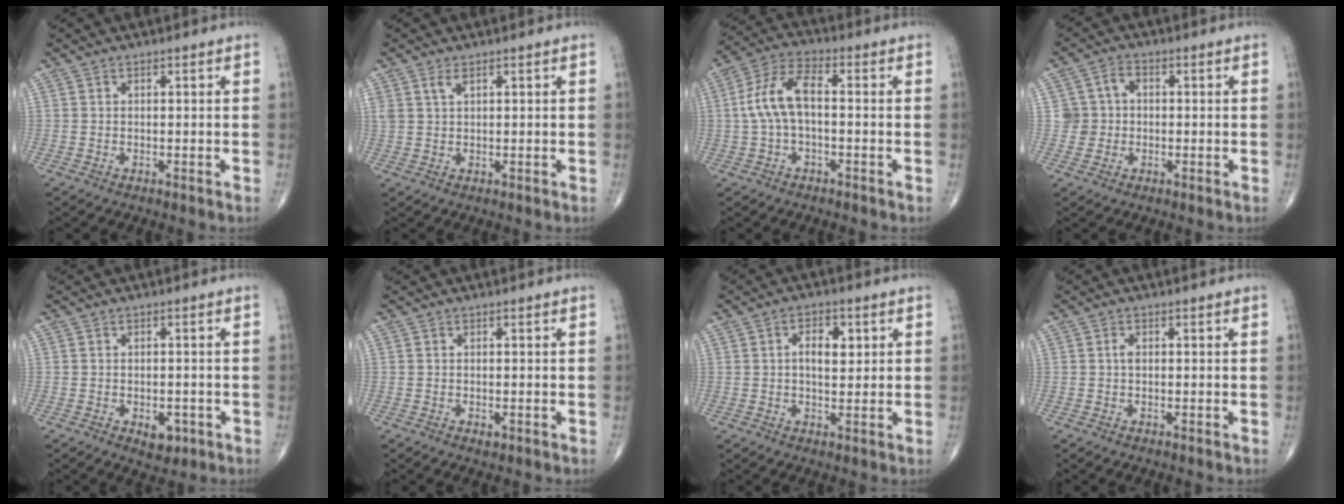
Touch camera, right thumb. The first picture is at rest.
{"total": 2.0, "force": [1.2, 0.8, 1.4], "torque": [-0.032, 0.001, 0.031]}
{"total": 9.2, "force": [-0.2, 4.4, 8.1], "torque": [-0.173, 0.033, -0.008]}
{"total": 4.5, "force": [0.0, 4.3, 1.3], "torque": [-0.002, 0.013, -0.006]}
{"total": 3.7, "force": [-1.4, 2.2, 2.6], "torque": [-0.023, 0.002, -0.013]}
{"total": 0.9, "force": [-0.3, 0.5, 0.6], "torque": [-0.011, -0.002, -0.004]}
{"total": 5.1, "force": [1.2, 2.7, 4.1], "torque": [-0.055, -0.002, 0.017]}
{"total": 1.1, "force": [0.1, 0.6, 0.9], "torque": [-0.014, 0.001, -0.001]}